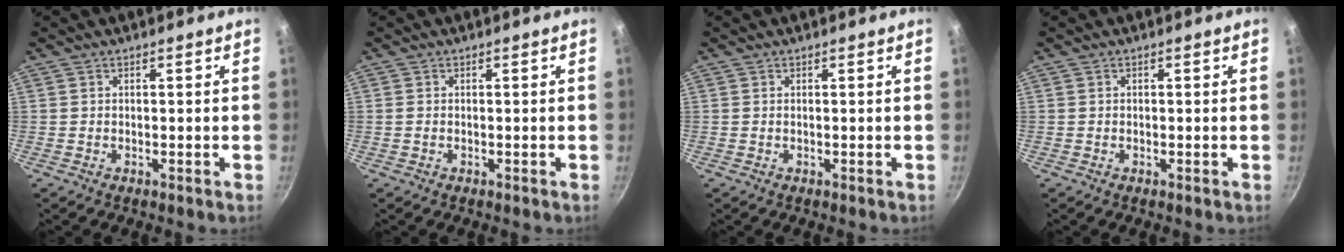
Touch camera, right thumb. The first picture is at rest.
{"total": 0.7, "force": [-0.1, 0.6, 0.3], "torque": [-0.006, 0.001, -0.003]}
{"total": 0.0}
{"total": 0.0}